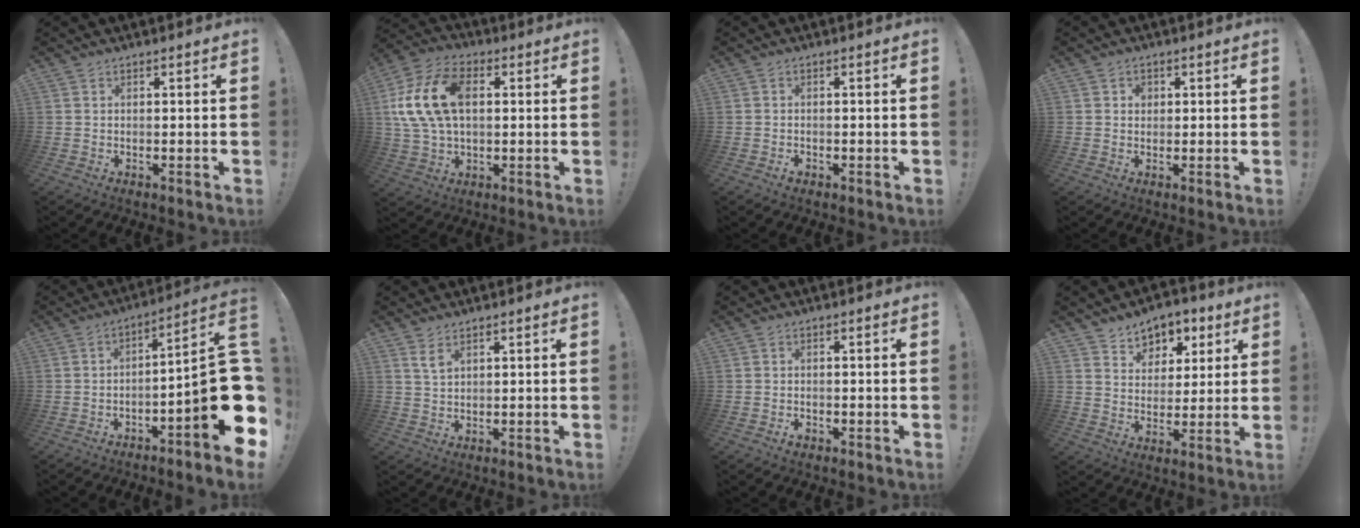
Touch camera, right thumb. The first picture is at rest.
{"total": 17.8, "force": [3.0, 11.4, 13.3], "torque": [-0.251, 0.002, 0.052]}
{"total": 1.1, "force": [-0.7, 0.7, 0.2], "torque": [-0.002, 0.005, -0.013]}
{"total": 1.9, "force": [0.5, 1.7, 0.7], "torque": [0.001, -0.003, 0.005]}
{"total": 16.6, "force": [-4.2, 2.5, 15.9], "torque": [-0.209, 0.010, -0.070]}
{"total": 3.1, "force": [1.9, 1.1, 2.2], "torque": [-0.038, -0.008, 0.033]}
{"total": 1.4, "force": [-1.0, 0.9, 0.4], "torque": [0.005, 0.002, -0.019]}
{"total": 7.2, "force": [4.1, 5.8, 0.9], "torque": [-0.002, -0.035, 0.079]}